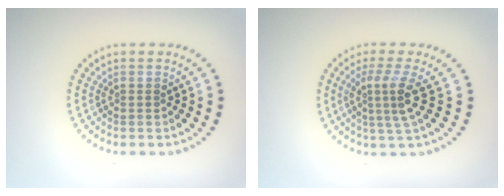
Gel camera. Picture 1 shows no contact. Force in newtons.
{"total": 3.3, "press": 2.3, "slide": 2.3}